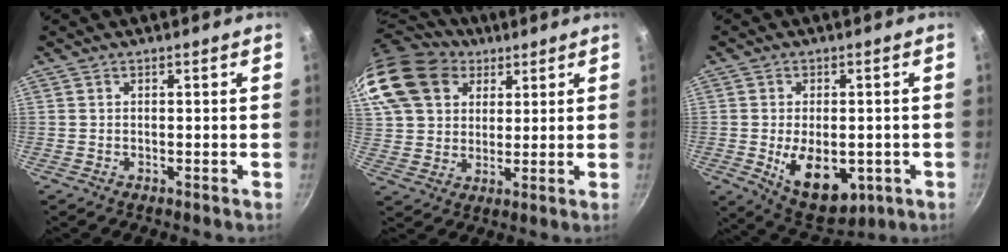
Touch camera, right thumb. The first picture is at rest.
{"total": 20.9, "force": [10.2, 15.5, 9.6], "torque": [-0.213, 0.015, 0.191]}
{"total": 12.6, "force": [-2.7, 7.5, 9.8], "torque": [-0.118, -0.005, -0.021]}